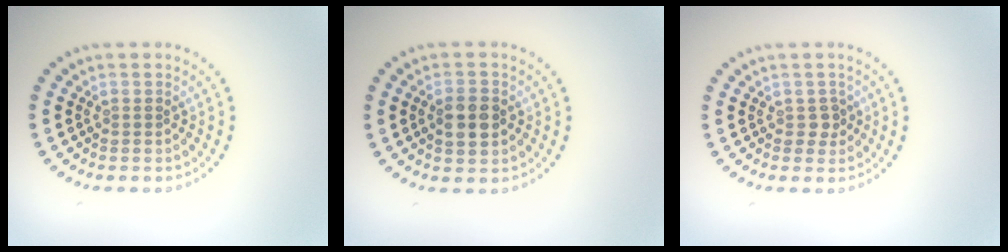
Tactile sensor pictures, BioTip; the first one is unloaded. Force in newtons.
{"total": 2.9, "press": 2.8, "slide": 0.3}
{"total": 1.2, "press": 1.1, "slide": 0.5}